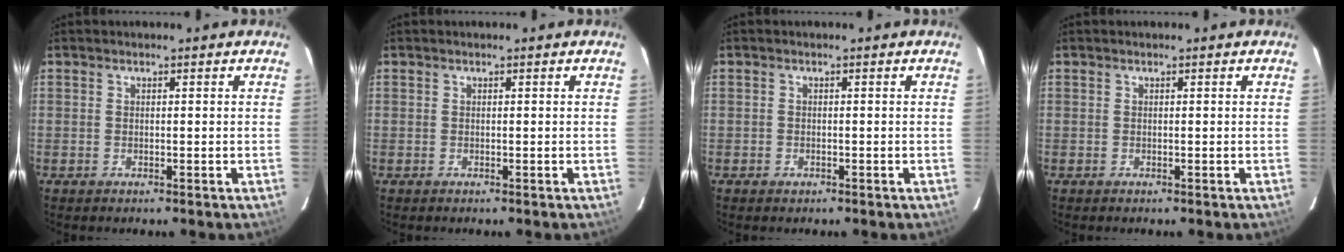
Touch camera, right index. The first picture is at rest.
{"total": 0.0}
{"total": 1.0, "force": [-0.6, 0.8, 0.2], "torque": [-0.003, 0.001, -0.010]}
{"total": 0.0}